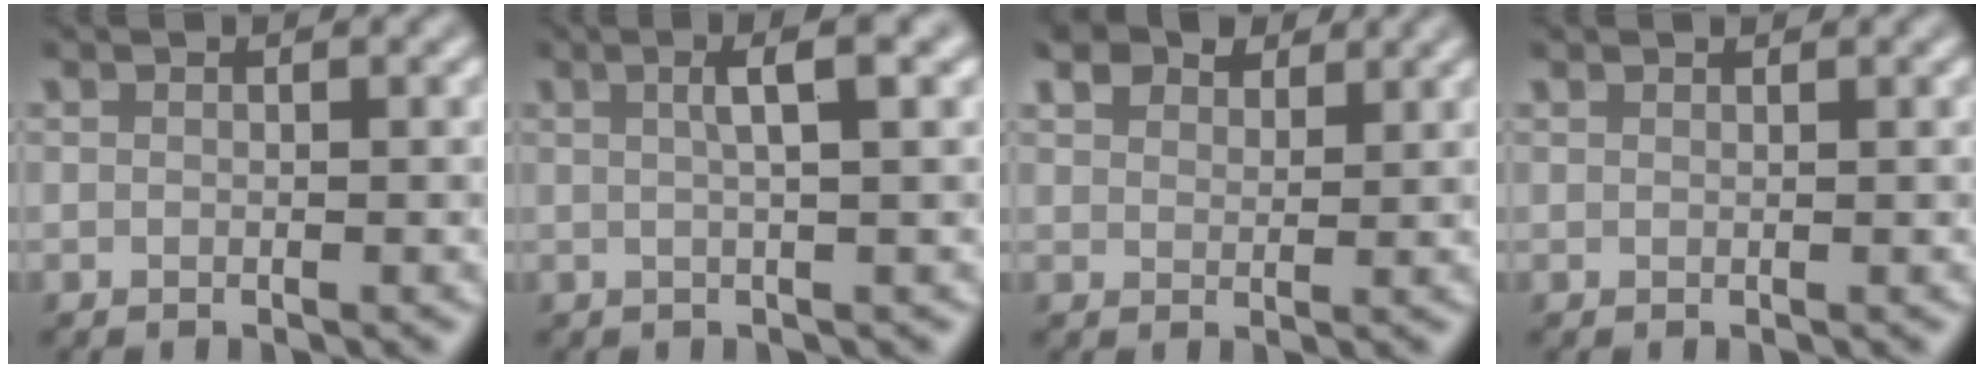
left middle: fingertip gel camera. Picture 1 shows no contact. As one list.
[{"total": 3.5, "force": [1.0, 0.8, 3.3], "torque": [-0.041, 0.014, 0.011]}, {"total": 4.3, "force": [3.4, 2.1, 1.6], "torque": [-0.039, 0.004, 0.059]}, {"total": 0.6, "force": [0.6, 0.1, 0.1], "torque": [-0.003, -0.001, 0.009]}]